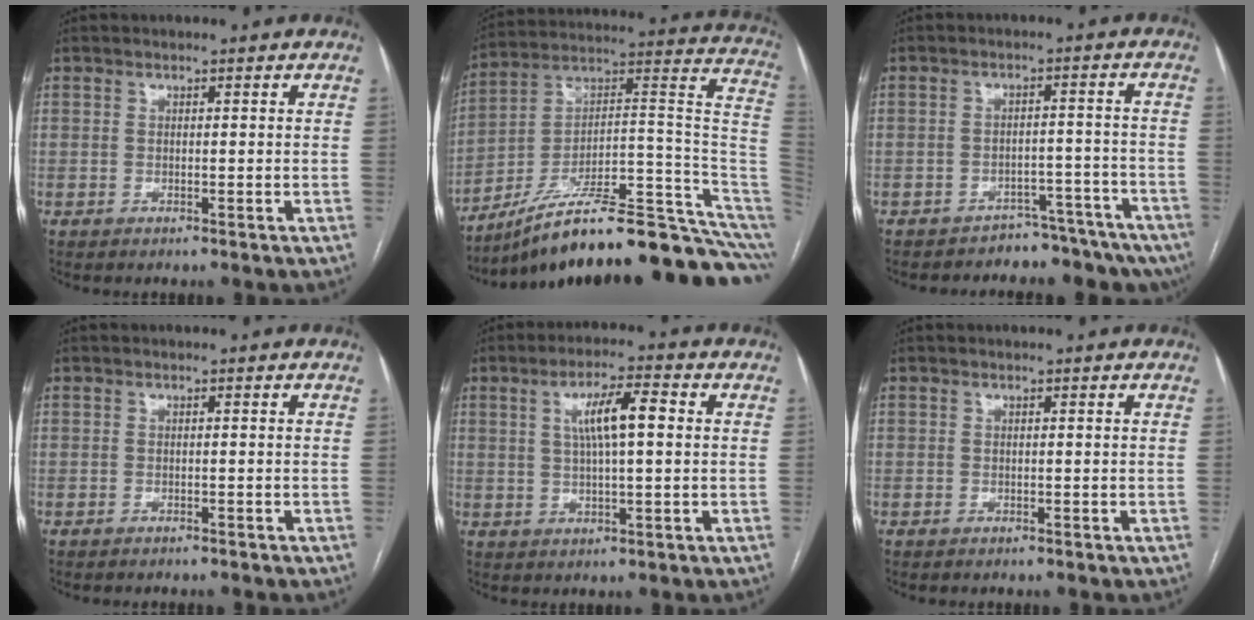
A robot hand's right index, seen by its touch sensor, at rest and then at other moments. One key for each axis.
{"total": 27.7, "fx": -21.6, "fy": 1.3, "fz": 17.3, "tx": -0.136, "ty": 0.056, "tz": -0.328}
{"total": 11.3, "fx": -10.4, "fy": 4.3, "fz": 1.3, "tx": 0.013, "ty": 0.054, "tz": -0.126}
{"total": 2.3, "fx": -2.1, "fy": 0.8, "fz": 0.6, "tx": -0.013, "ty": -0.002, "tz": -0.023}
{"total": 7.2, "fx": 1.4, "fy": 1.3, "fz": 6.9, "tx": -0.124, "ty": 0.016, "tz": 0.027}
{"total": 0.6, "fx": -0.5, "fy": 0.4, "fz": 0.0, "tx": -0.005, "ty": 0.005, "tz": -0.008}